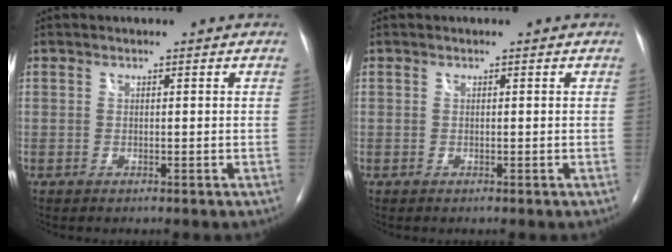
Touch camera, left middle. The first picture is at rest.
{"total": 0.0}